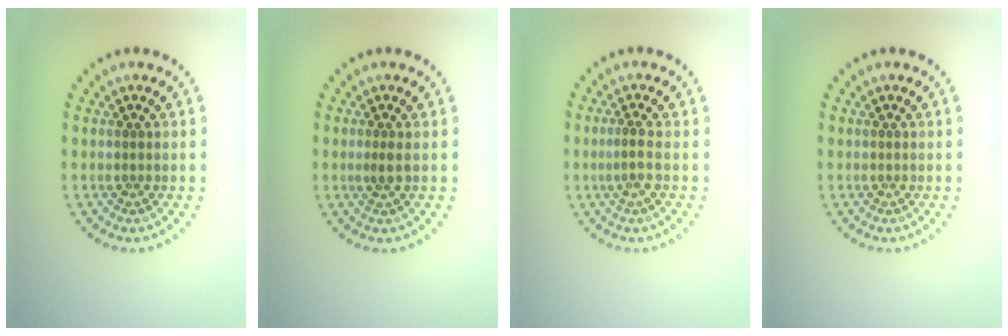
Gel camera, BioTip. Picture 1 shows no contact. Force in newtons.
{"total": 1.1, "press": 0.8, "slide": 0.6}
{"total": 1.4, "press": 1.1, "slide": 0.9}
{"total": 0.0}